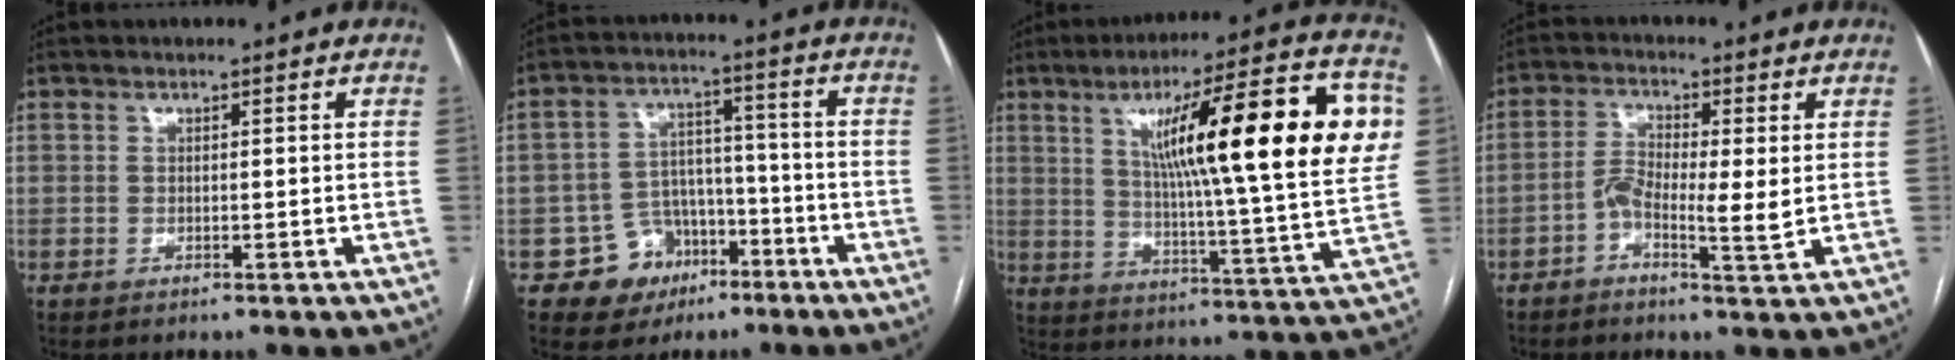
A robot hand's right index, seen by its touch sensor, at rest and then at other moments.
{"total": 8.4, "force": [-4.2, 7.0, 1.8], "torque": [-0.016, 0.021, -0.055]}
{"total": 25.1, "force": [4.7, 1.2, 24.6], "torque": [-0.280, 0.035, 0.057]}
{"total": 5.8, "force": [-0.9, 1.2, 5.6], "torque": [-0.110, 0.005, -0.021]}